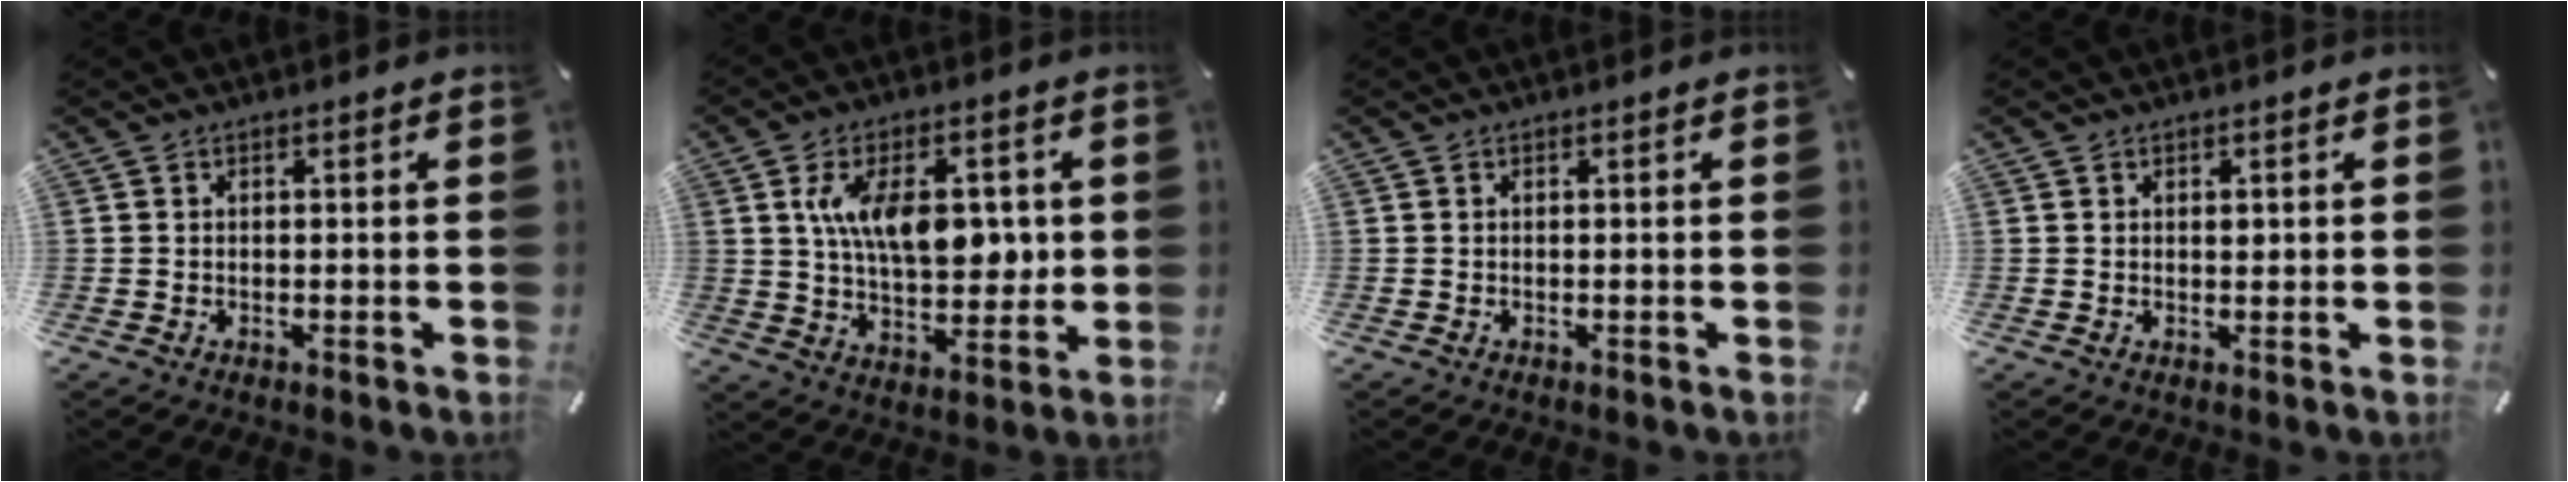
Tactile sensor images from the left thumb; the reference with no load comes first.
{"total": 14.7, "force": [2.9, 8.2, 11.9], "torque": [-0.205, -0.001, 0.047]}
{"total": 0.0}
{"total": 1.0, "force": [0.4, 0.7, 0.6], "torque": [-0.012, 0.002, 0.006]}